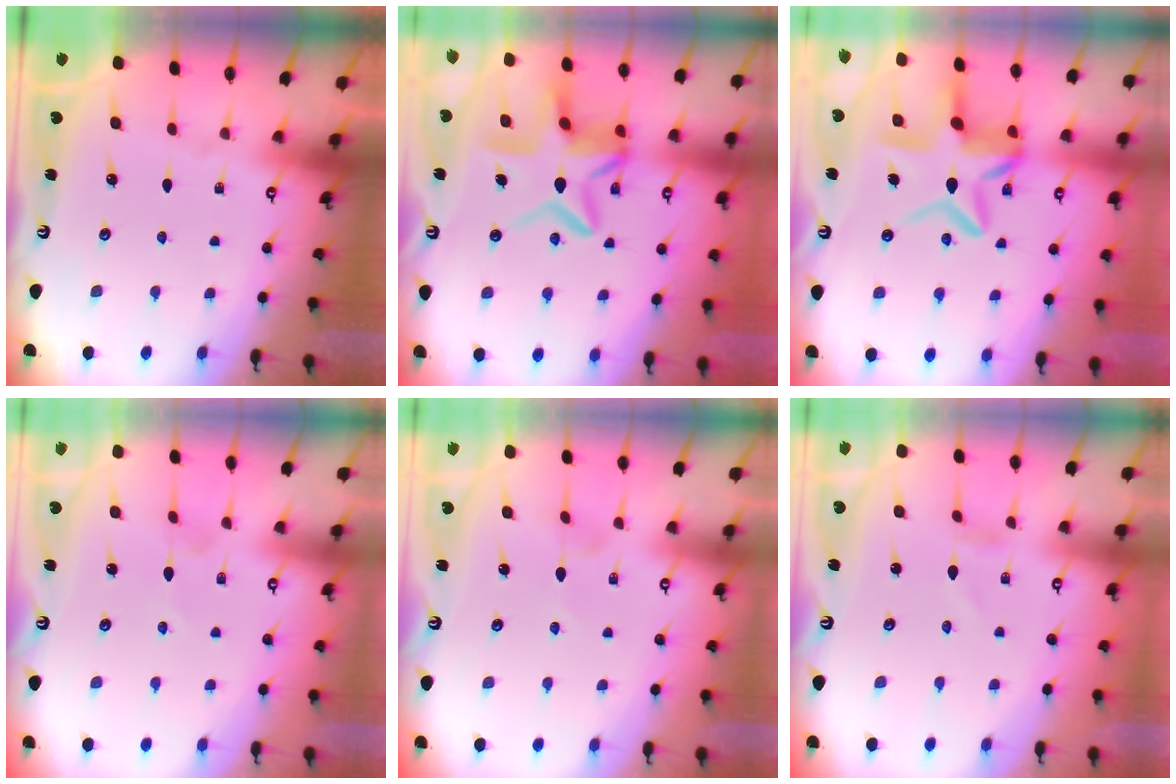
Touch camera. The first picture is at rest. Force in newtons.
{"total": 12.9, "press": 12.9, "slide": 1.2}
{"total": 13.1, "press": 13.0, "slide": 1.4}
{"total": 0.7, "press": 0.6, "slide": 0.2}
{"total": 1.9, "press": 1.9, "slide": 0.4}
{"total": 1.1, "press": 1.1, "slide": 0.1}